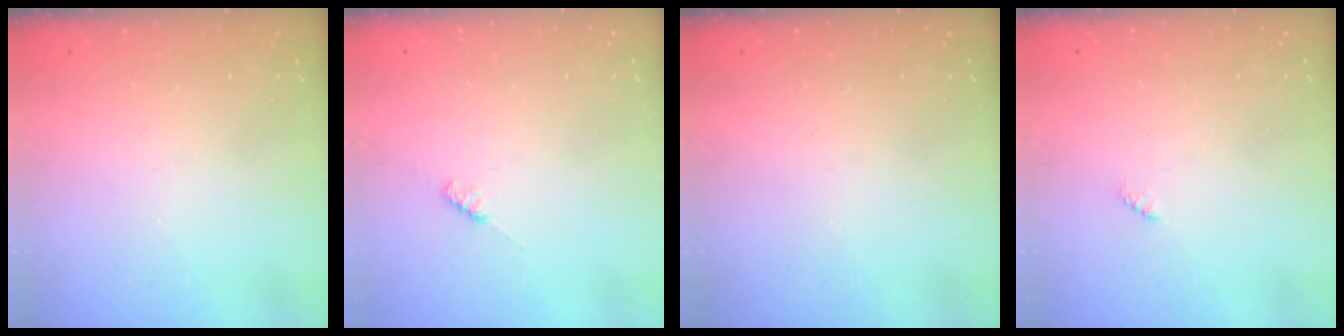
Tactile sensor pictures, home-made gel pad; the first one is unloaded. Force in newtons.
{"total": 2.2, "press": 2.2, "slide": 0.4}
{"total": 0.0}
{"total": 1.9, "press": 1.9, "slide": 0.4}